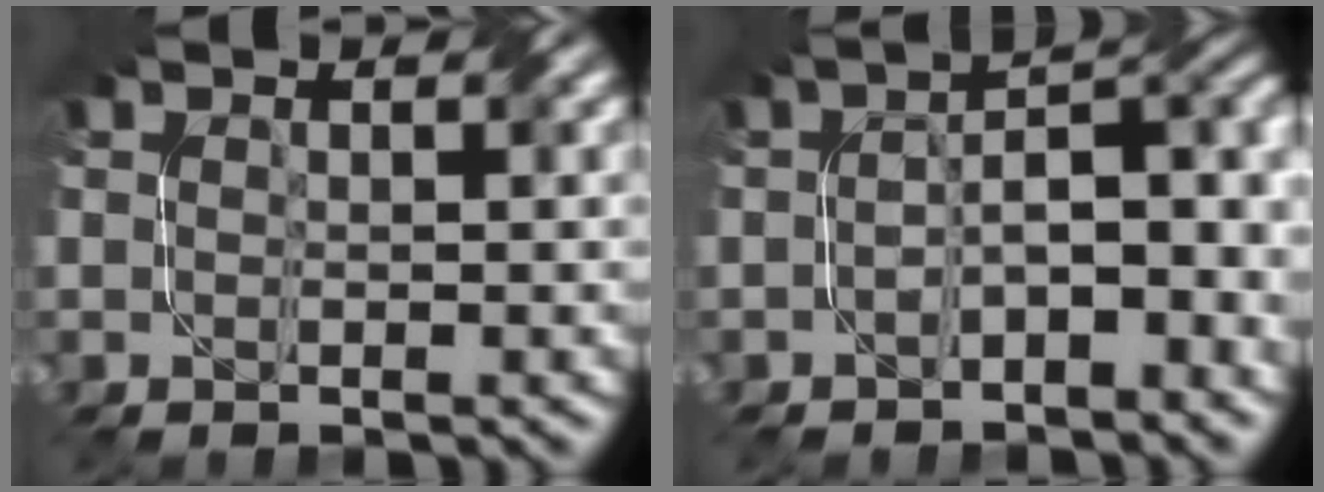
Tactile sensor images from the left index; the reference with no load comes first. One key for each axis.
{"total": 5.3, "fx": -1.3, "fy": 2.5, "fz": 4.5, "tx": -0.052, "ty": 0.014, "tz": -0.022}